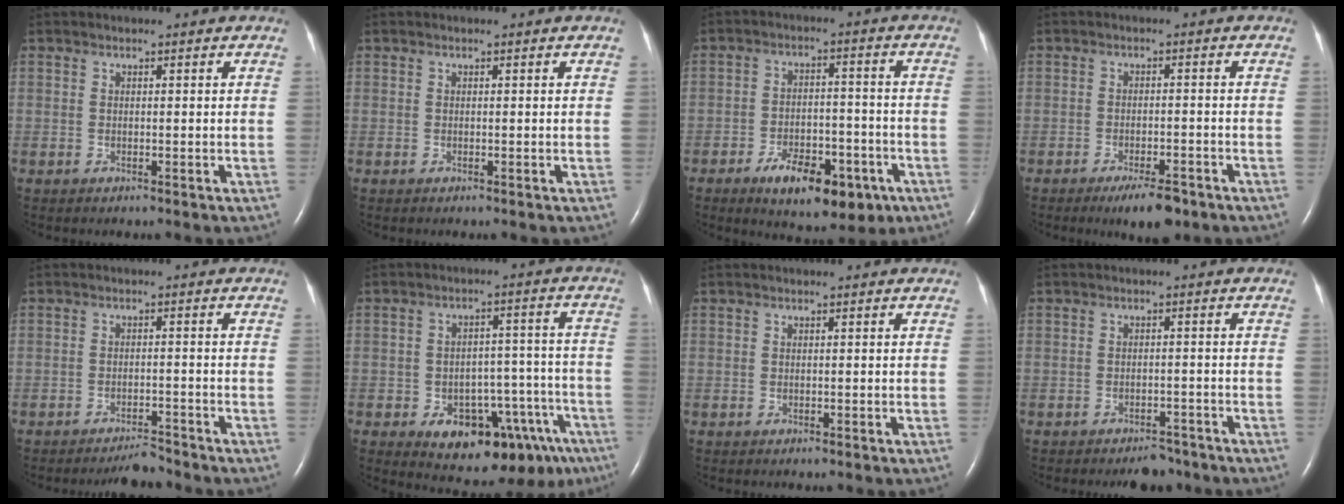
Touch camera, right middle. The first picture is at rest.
{"total": 0.0}
{"total": 11.4, "force": [-6.3, 5.1, 8.1], "torque": [-0.119, 0.001, -0.088]}
{"total": 5.5, "force": [-3.8, 1.4, 3.7], "torque": [-0.059, -0.005, -0.055]}
{"total": 2.9, "force": [-2.9, -0.1, 0.5], "torque": [-0.009, -0.012, -0.047]}
{"total": 15.5, "force": [-9.2, 7.4, 10.0], "torque": [-0.090, 0.040, -0.117]}
{"total": 0.0}
{"total": 3.5, "force": [-3.1, 1.4, 1.1], "torque": [-0.016, 0.002, -0.042]}